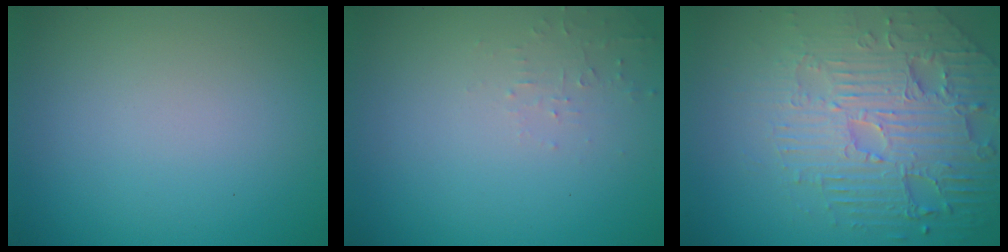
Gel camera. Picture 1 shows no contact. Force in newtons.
{"total": 1.2, "press": 1.2, "slide": 0.3}
{"total": 7.1, "press": 5.4, "slide": 4.6}